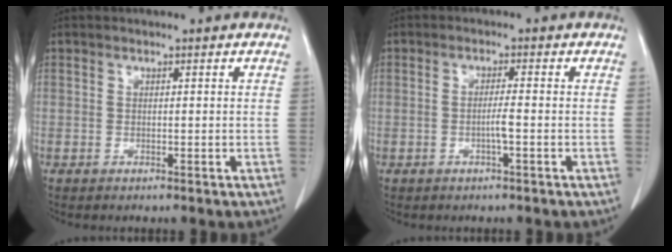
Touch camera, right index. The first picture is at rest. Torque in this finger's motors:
{"motor_torque": [-0.16, 0.12, -0.08, 0.00]}